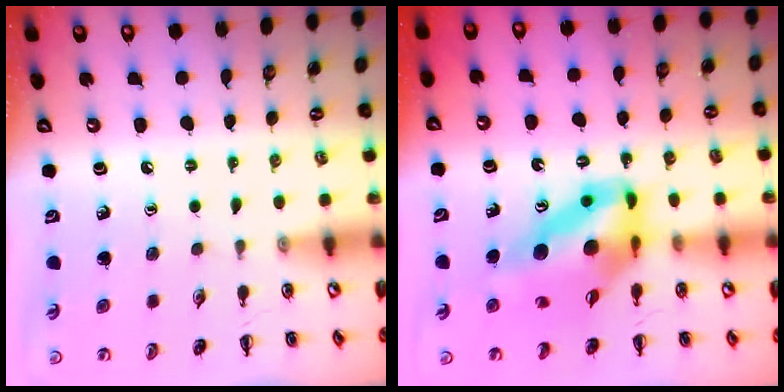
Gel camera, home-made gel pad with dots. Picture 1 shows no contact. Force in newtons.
{"total": 12.9, "press": 12.1, "slide": 4.5}